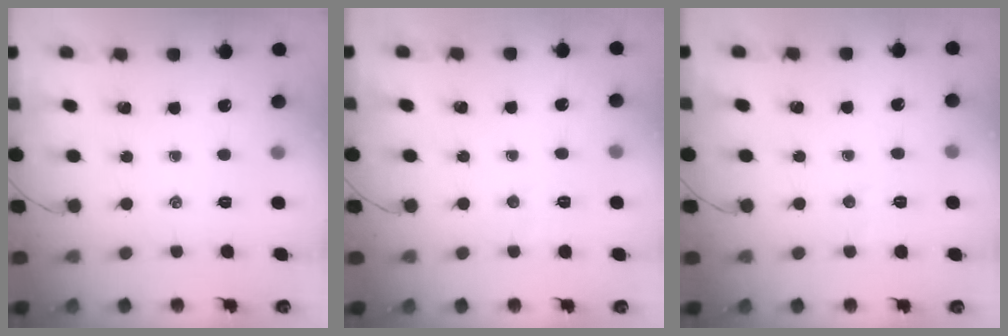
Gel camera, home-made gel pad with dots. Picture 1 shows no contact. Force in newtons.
{"total": 3.8, "press": 3.8, "slide": 0.7}
{"total": 4.3, "press": 4.1, "slide": 1.0}